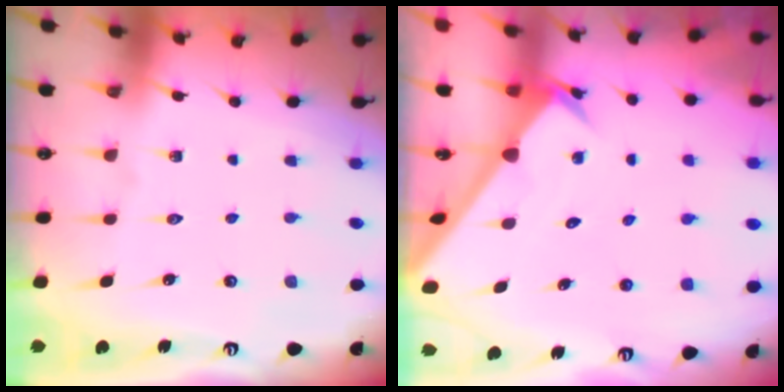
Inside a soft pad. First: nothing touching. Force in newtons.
{"total": 2.6, "press": 2.6, "slide": 0.2}